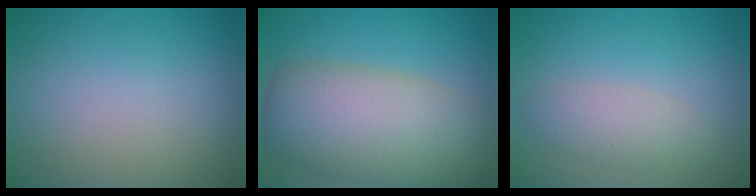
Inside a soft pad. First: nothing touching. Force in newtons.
{"total": 9.8, "press": 9.7, "slide": 0.6}
{"total": 2.4, "press": 2.4, "slide": 0.1}